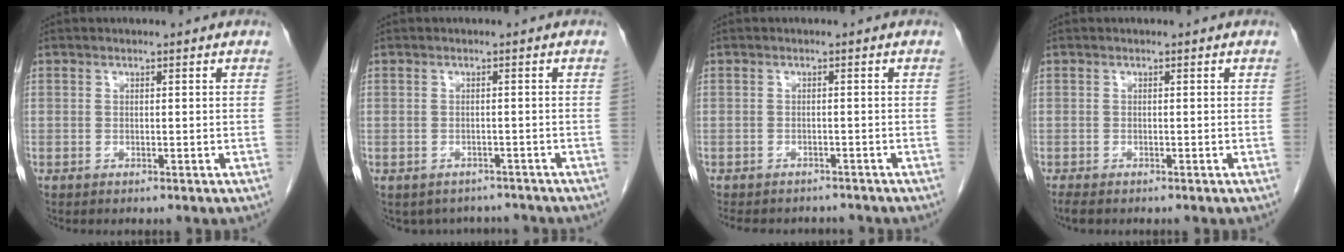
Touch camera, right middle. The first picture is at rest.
{"total": 5.2, "force": [-4.6, 2.5, 0.3], "torque": [0.008, 0.013, -0.055]}
{"total": 8.8, "force": [-7.8, 3.2, 2.4], "torque": [-0.045, 0.001, -0.097]}
{"total": 2.0, "force": [-1.6, 0.6, 1.0], "torque": [-0.023, -0.006, -0.021]}